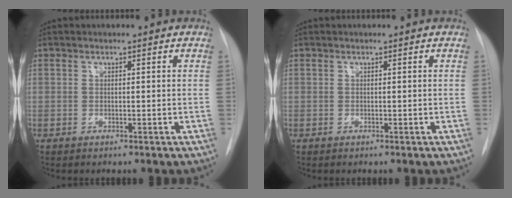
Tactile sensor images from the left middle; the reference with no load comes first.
{"total": 0.0}